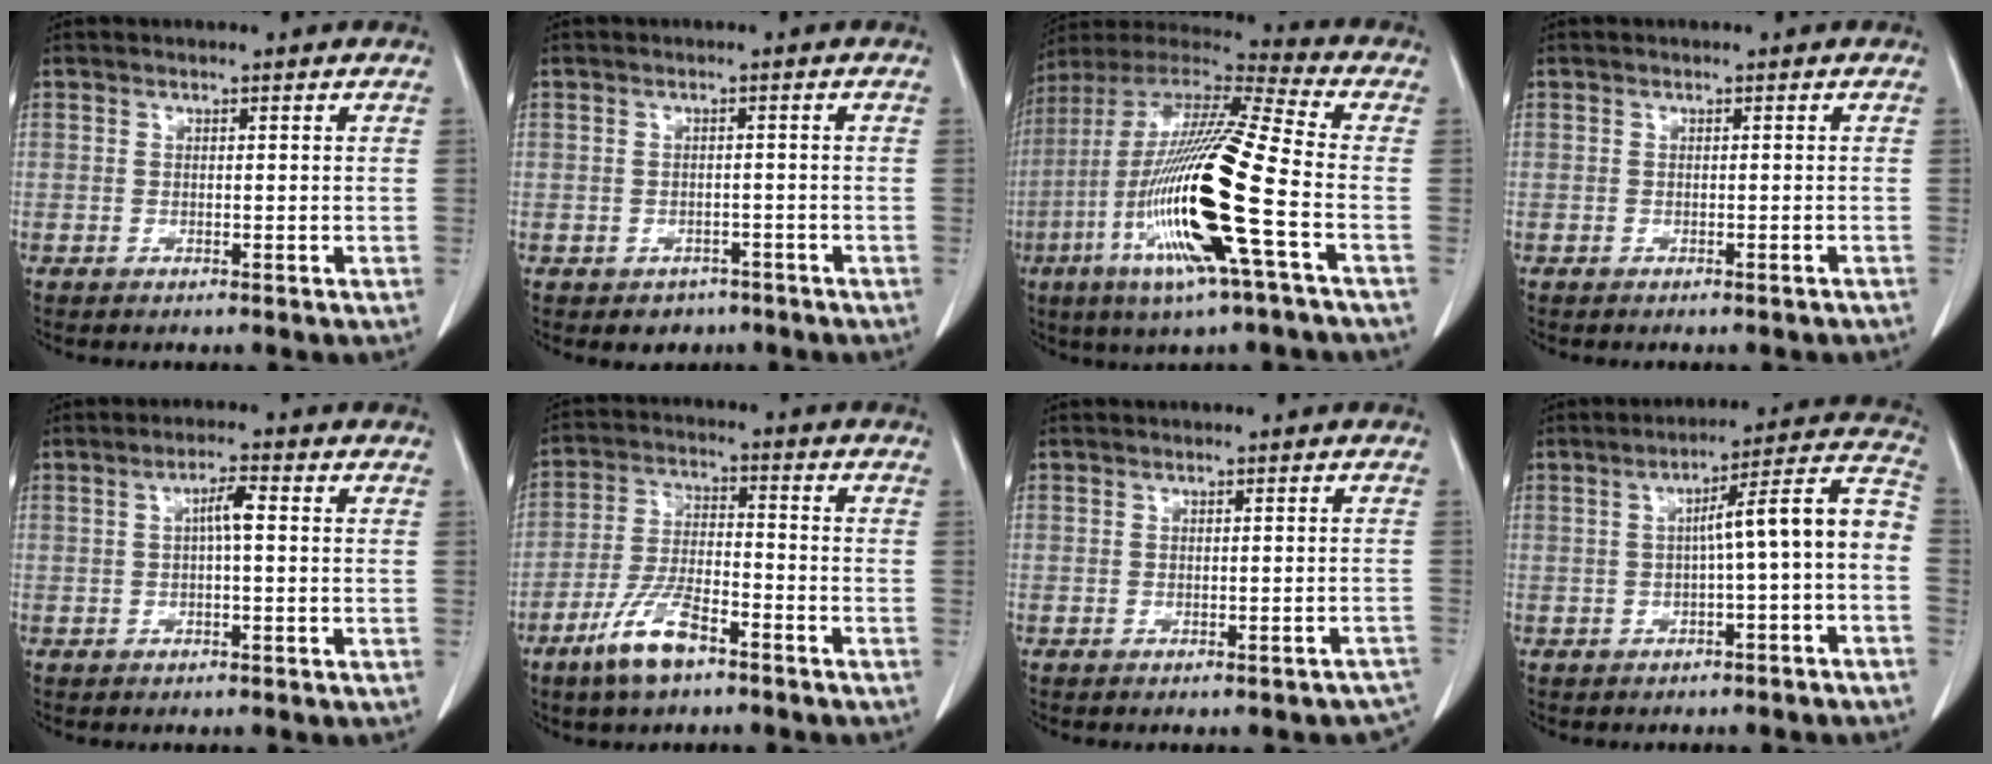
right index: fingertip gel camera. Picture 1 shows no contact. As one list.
[{"total": 2.9, "force": [-1.8, 2.3, 0.4], "torque": [-0.001, 0.011, -0.019]}, {"total": 22.5, "force": [-6.4, 0.8, 21.5], "torque": [-0.446, -0.028, -0.129]}, {"total": 1.1, "force": [-0.9, 0.1, 0.5], "torque": [-0.011, -0.001, -0.008]}, {"total": 3.0, "force": [0.2, 0.3, 2.9], "torque": [-0.052, 0.006, 0.004]}, {"total": 9.2, "force": [-6.0, 2.7, 6.4], "torque": [-0.136, -0.002, -0.108]}, {"total": 5.2, "force": [-4.5, 1.7, 1.8], "torque": [0.001, 0.000, -0.044]}, {"total": 9.8, "force": [-1.5, 0.3, 9.7], "torque": [-0.127, 0.039, -0.023]}]